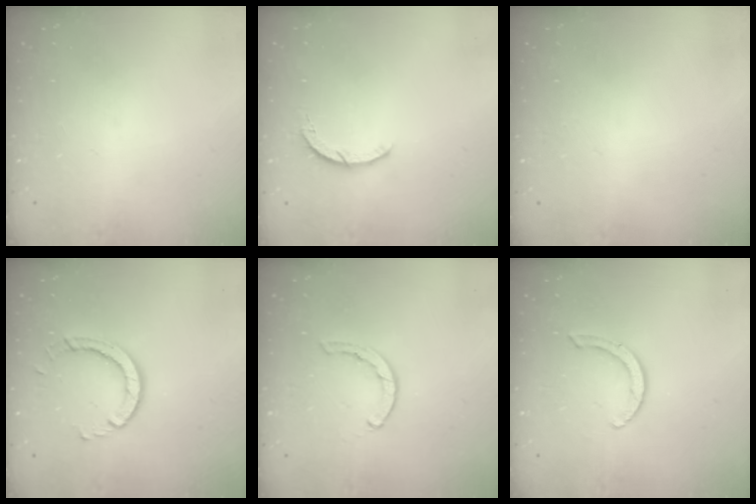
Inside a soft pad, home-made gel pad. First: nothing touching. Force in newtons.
{"total": 3.0, "press": 3.0, "slide": 0.4}
{"total": 2.6, "press": 2.6, "slide": 0.2}
{"total": 6.3, "press": 6.3, "slide": 0.3}
{"total": 1.6, "press": 1.5, "slide": 0.4}
{"total": 3.1, "press": 3.1, "slide": 0.1}